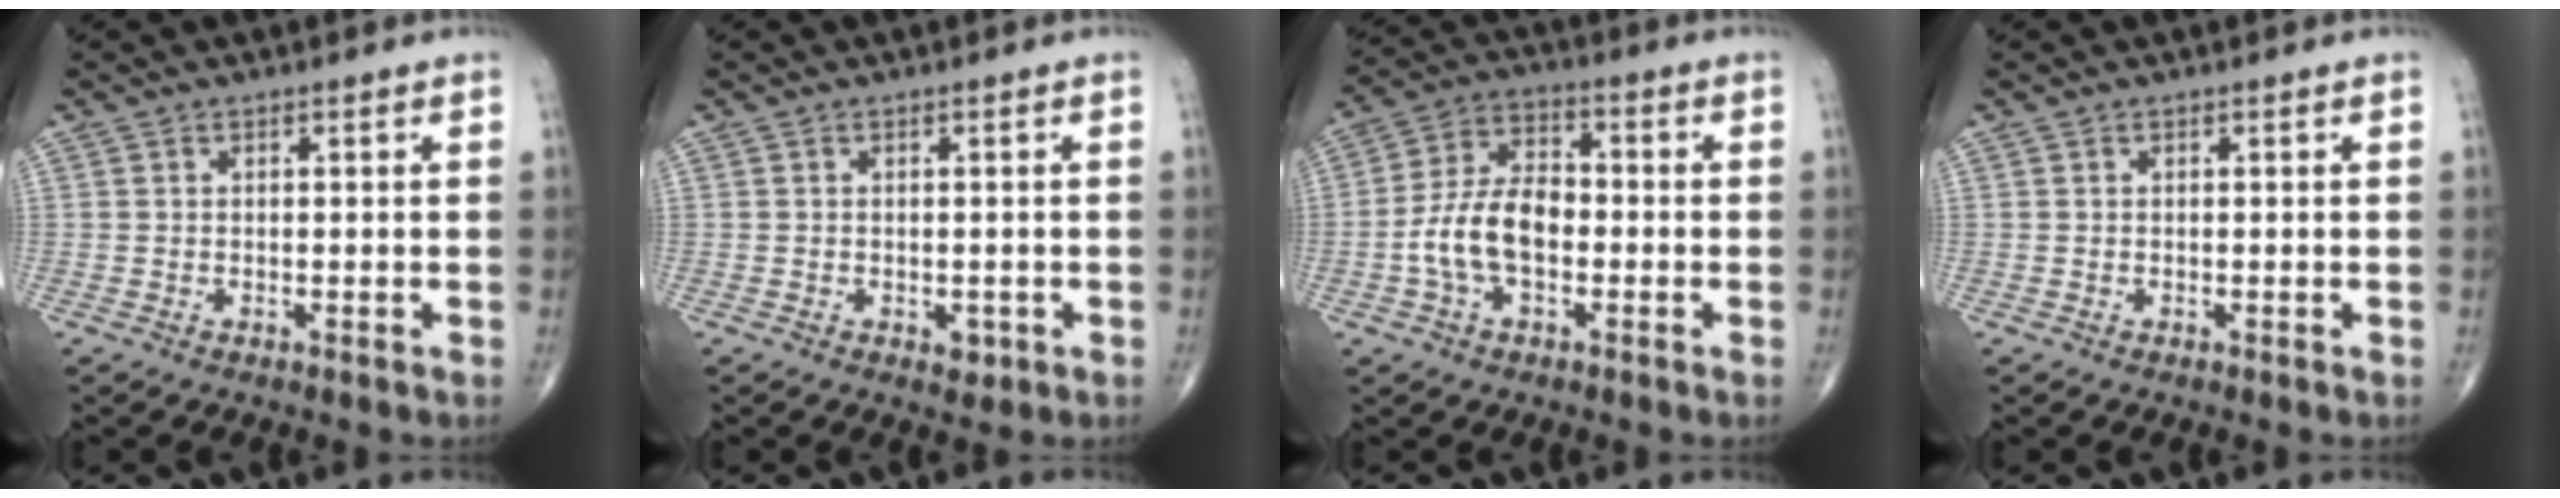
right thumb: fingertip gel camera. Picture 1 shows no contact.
{"total": 1.6, "force": [-0.6, 1.1, 1.1], "torque": [-0.005, -0.001, -0.005]}
{"total": 10.8, "force": [-2.2, 6.2, 8.5], "torque": [-0.157, 0.032, -0.049]}
{"total": 0.0}